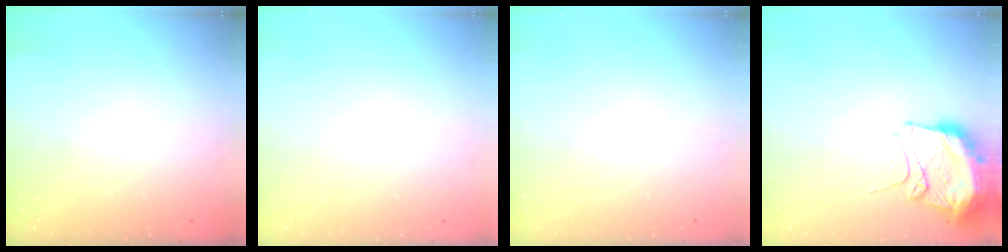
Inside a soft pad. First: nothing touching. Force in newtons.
{"total": 0.0}
{"total": 0.0}
{"total": 12.4, "press": 12.3, "slide": 1.6}